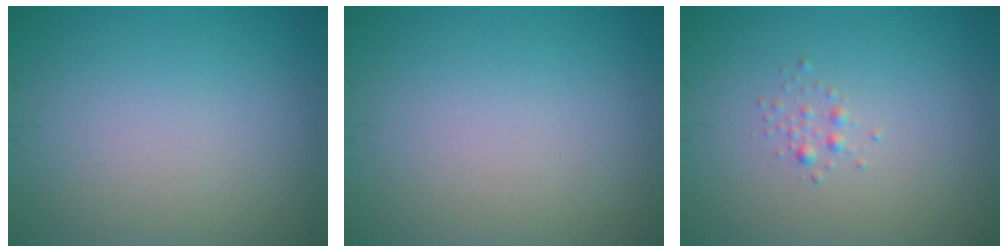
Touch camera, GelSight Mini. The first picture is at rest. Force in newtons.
{"total": 0.0}
{"total": 0.8, "press": 0.8, "slide": 0.0}